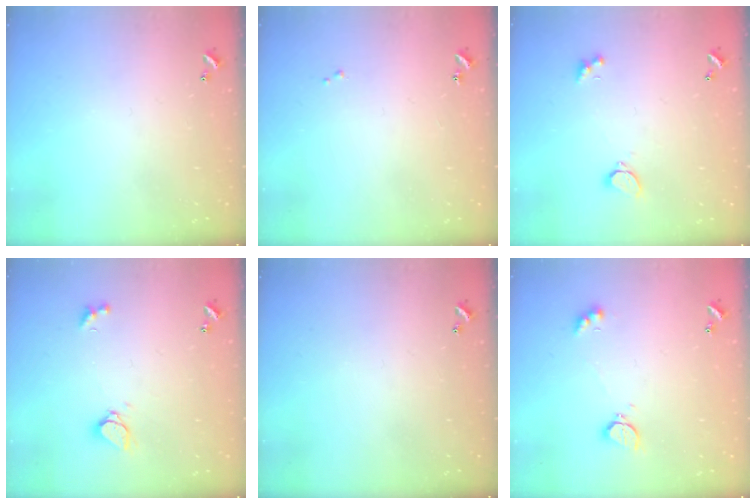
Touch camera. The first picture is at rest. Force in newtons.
{"total": 0.0}
{"total": 1.5, "press": 1.4, "slide": 0.5}
{"total": 2.1, "press": 2.1, "slide": 0.6}
{"total": 0.0}
{"total": 2.5, "press": 2.5, "slide": 0.6}